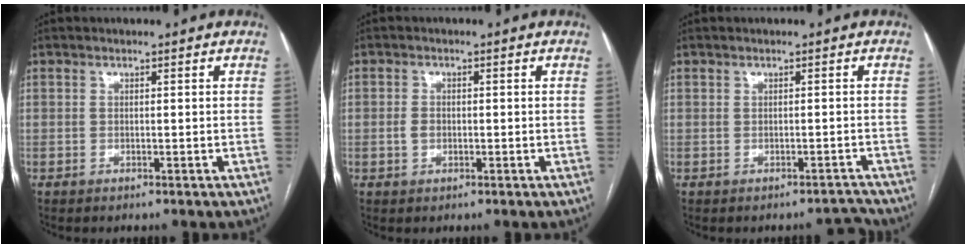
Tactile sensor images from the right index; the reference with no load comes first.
{"total": 2.0, "force": [-0.2, 1.5, 1.3], "torque": [-0.024, 0.004, -0.003]}
{"total": 1.2, "force": [-1.1, 0.4, -0.1], "torque": [0.009, 0.005, -0.007]}